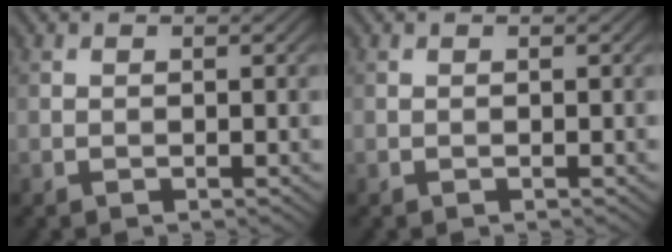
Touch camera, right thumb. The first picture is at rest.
{"total": 0.0}